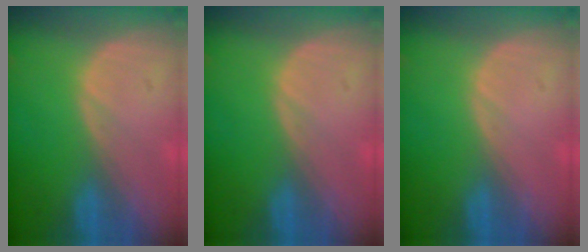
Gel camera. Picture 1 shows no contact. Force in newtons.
{"total": 0.0}
{"total": 0.0}